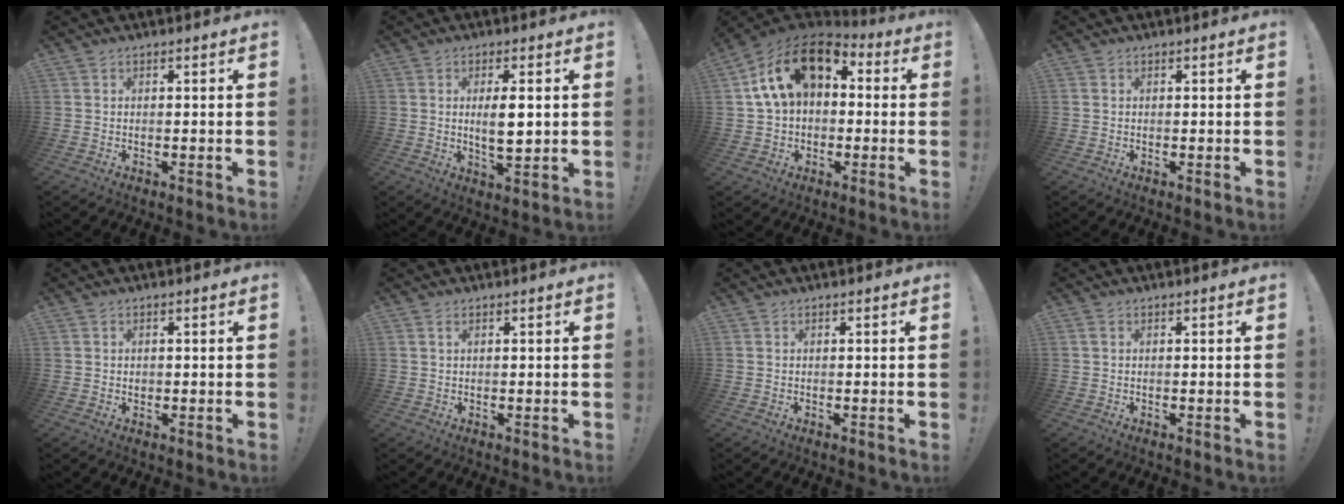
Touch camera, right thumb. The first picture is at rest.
{"total": 6.5, "force": [1.0, 2.1, 6.1], "torque": [-0.106, -0.014, 0.010]}
{"total": 17.8, "force": [6.1, 11.0, 12.6], "torque": [-0.207, -0.005, 0.111]}
{"total": 0.0}
{"total": 0.8, "force": [0.3, 0.7, 0.1], "torque": [-0.004, 0.004, 0.005]}
{"total": 0.9, "force": [0.5, 0.2, 0.8], "torque": [-0.015, 0.002, 0.008]}
{"total": 0.0}
{"total": 0.6, "force": [0.1, 0.2, 0.6], "torque": [-0.011, 0.000, 0.002]}